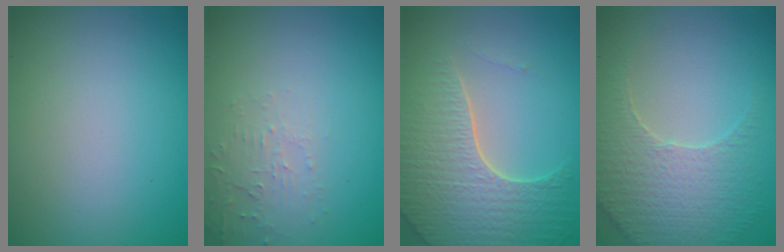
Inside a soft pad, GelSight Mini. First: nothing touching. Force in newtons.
{"total": 1.9, "press": 1.9, "slide": 0.3}
{"total": 7.0, "press": 5.2, "slide": 4.7}
{"total": 3.7, "press": 3.6, "slide": 1.0}